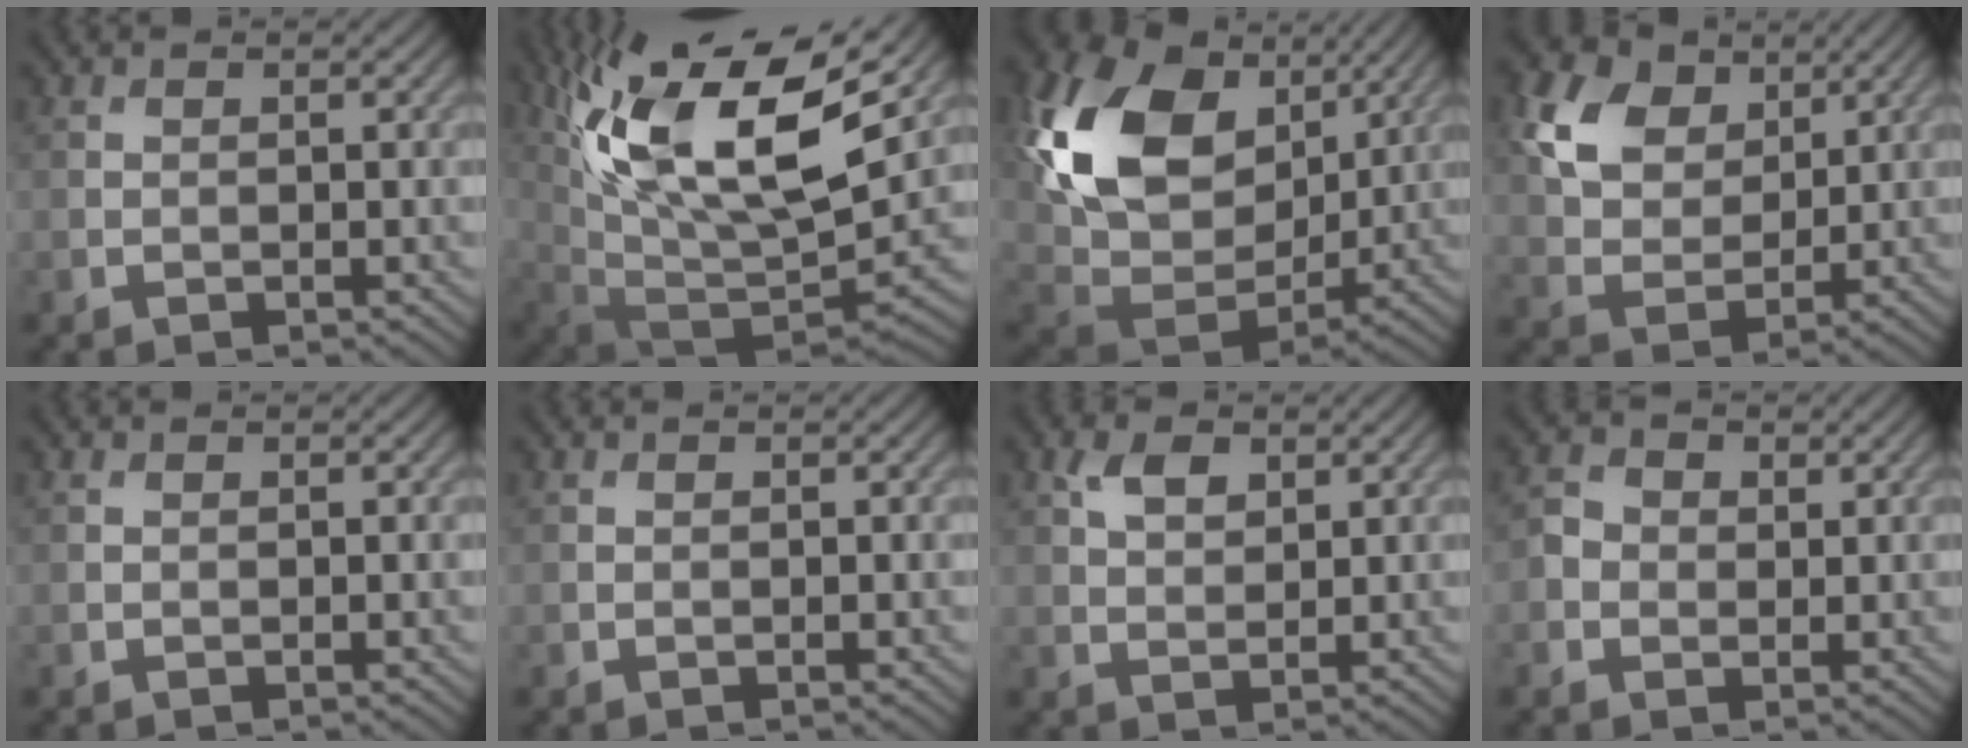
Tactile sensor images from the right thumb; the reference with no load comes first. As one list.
[{"total": 19.4, "force": [8.4, 7.8, 15.6], "torque": [-0.309, 0.020, 0.144]}, {"total": 17.1, "force": [6.1, 11.6, 11.0], "torque": [-0.257, 0.010, 0.126]}, {"total": 8.7, "force": [4.2, 6.0, 4.8], "torque": [-0.120, 0.009, 0.066]}, {"total": 0.0}, {"total": 0.0}, {"total": 3.4, "force": [1.7, 2.0, 2.1], "torque": [-0.045, 0.001, 0.033]}, {"total": 2.4, "force": [0.0, 2.2, 1.1], "torque": [-0.026, 0.000, -0.005]}]